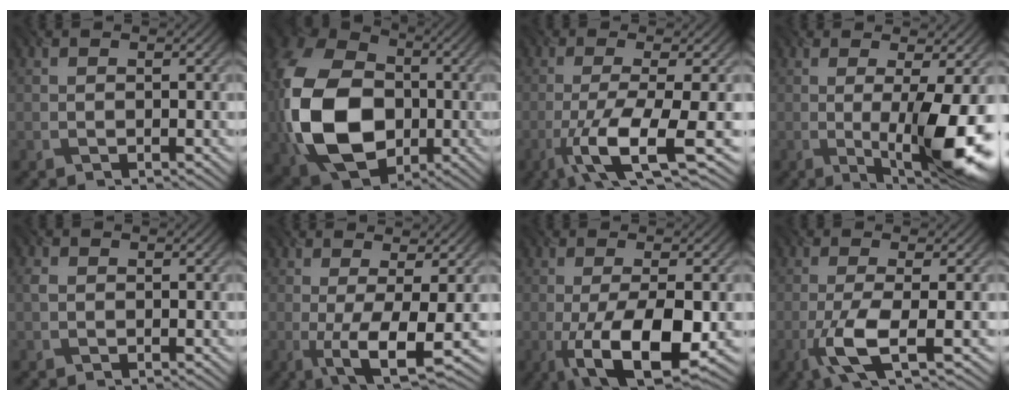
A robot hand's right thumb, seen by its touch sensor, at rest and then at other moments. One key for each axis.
{"total": 18.6, "fx": -2.5, "fy": 13.5, "fz": 12.5, "tx": -0.305, "ty": -0.016, "tz": -0.053}
{"total": 9.5, "fx": -3.5, "fy": 1.7, "fz": 8.6, "tx": -0.147, "ty": 0.000, "tz": -0.067}
{"total": 11.3, "fx": -1.7, "fy": 2.4, "fz": 11.0, "tx": -0.167, "ty": 0.000, "tz": -0.023}
{"total": 1.1, "fx": 0.0, "fy": 0.9, "fz": 0.6, "tx": -0.016, "ty": 0.002, "tz": -0.002}
{"total": 7.3, "fx": -1.4, "fy": 1.5, "fz": 7.0, "tx": -0.122, "ty": -0.007, "tz": -0.024}
{"total": 11.8, "fx": -3.9, "fy": 3.8, "fz": 10.5, "tx": -0.190, "ty": -0.014, "tz": -0.057}
{"total": 6.3, "fx": -2.1, "fy": 1.3, "fz": 5.8, "tx": -0.112, "ty": 0.002, "tz": -0.051}